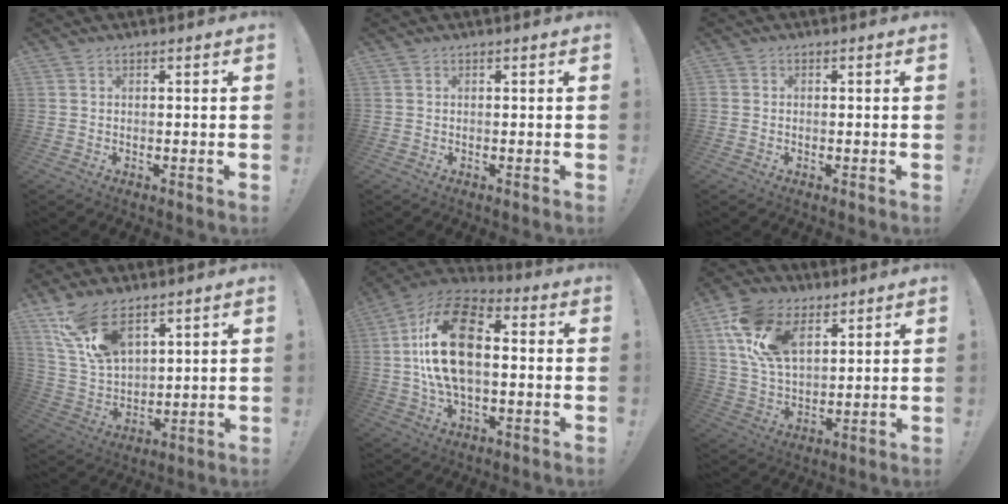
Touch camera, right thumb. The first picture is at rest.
{"total": 0.0}
{"total": 0.8, "force": [-0.2, 0.7, 0.2], "torque": [-0.003, 0.003, -0.004]}
{"total": 14.5, "force": [9.4, 7.3, 8.3], "torque": [-0.174, -0.043, 0.181]}
{"total": 20.9, "force": [1.8, 12.1, 17.0], "torque": [-0.313, 0.012, 0.029]}
{"total": 17.4, "force": [8.7, 10.7, 10.6], "torque": [-0.216, -0.025, 0.165]}